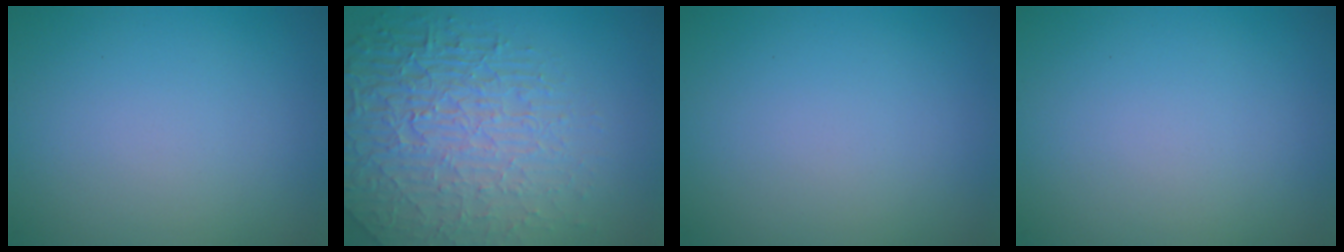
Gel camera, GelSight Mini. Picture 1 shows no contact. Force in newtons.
{"total": 8.0, "press": 5.9, "slide": 5.3}
{"total": 0.0}
{"total": 0.0}